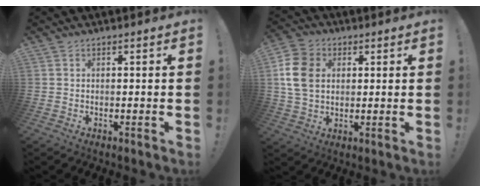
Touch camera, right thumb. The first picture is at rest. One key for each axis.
{"total": 12.7, "fx": 2.3, "fy": 9.6, "fz": 8.0, "tx": -0.158, "ty": 0.004, "tz": 0.048}